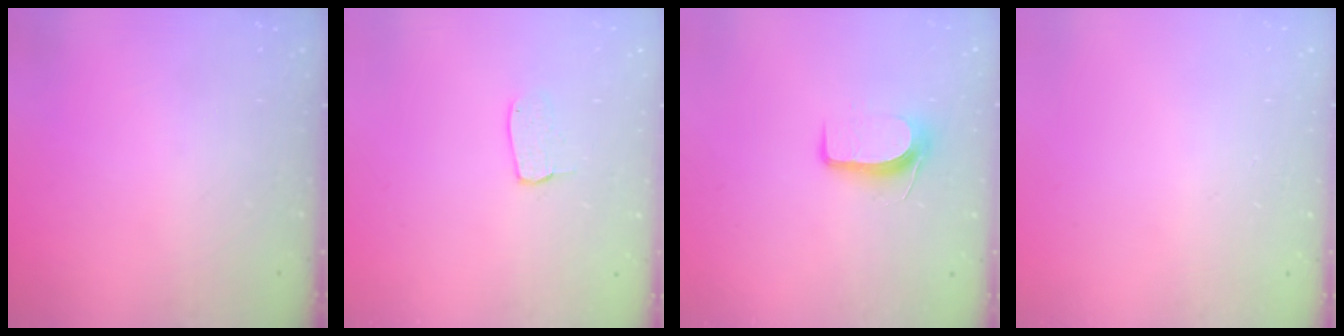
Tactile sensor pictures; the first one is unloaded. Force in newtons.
{"total": 4.8, "press": 4.8, "slide": 0.3}
{"total": 7.9, "press": 7.9, "slide": 0.7}
{"total": 0.0}